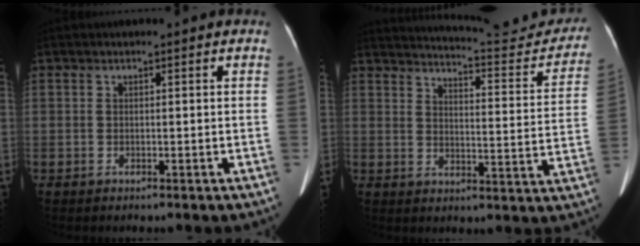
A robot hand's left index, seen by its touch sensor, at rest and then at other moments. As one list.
[{"total": 19.5, "force": [18.6, 2.0, 5.5], "torque": [-0.069, -0.057, 0.224]}]